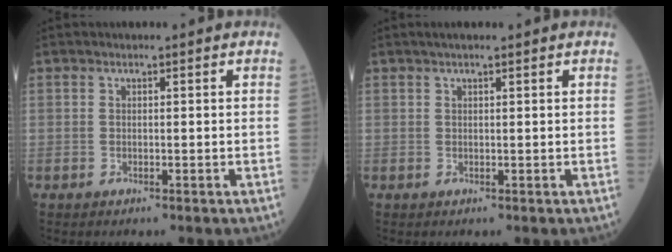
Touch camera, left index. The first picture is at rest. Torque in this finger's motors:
{"motor_torque": [0.22, -0.16, 0.03, 0.01]}